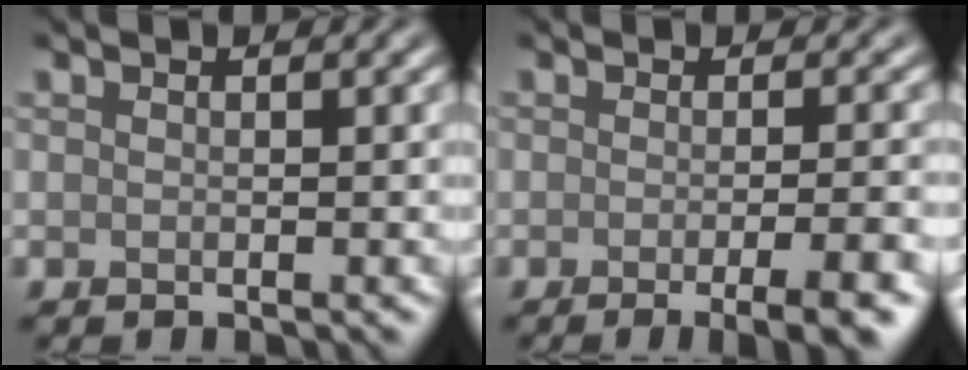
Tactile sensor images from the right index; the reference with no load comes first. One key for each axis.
{"total": 5.4, "fx": -2.4, "fy": 1.3, "fz": 4.6, "tx": -0.050, "ty": -0.005, "tz": -0.028}